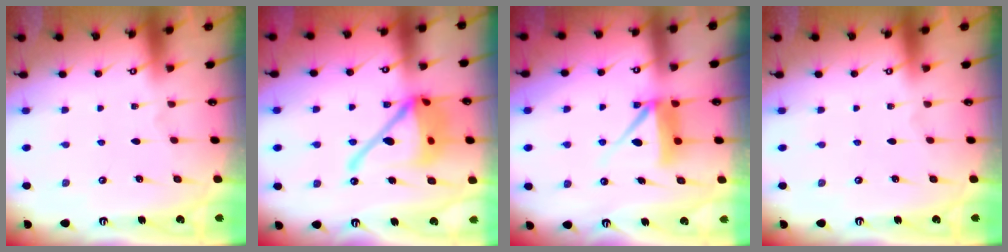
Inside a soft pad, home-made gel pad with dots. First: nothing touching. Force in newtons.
{"total": 18.8, "press": 18.6, "slide": 3.0}
{"total": 8.9, "press": 8.9, "slide": 0.9}
{"total": 0.0}